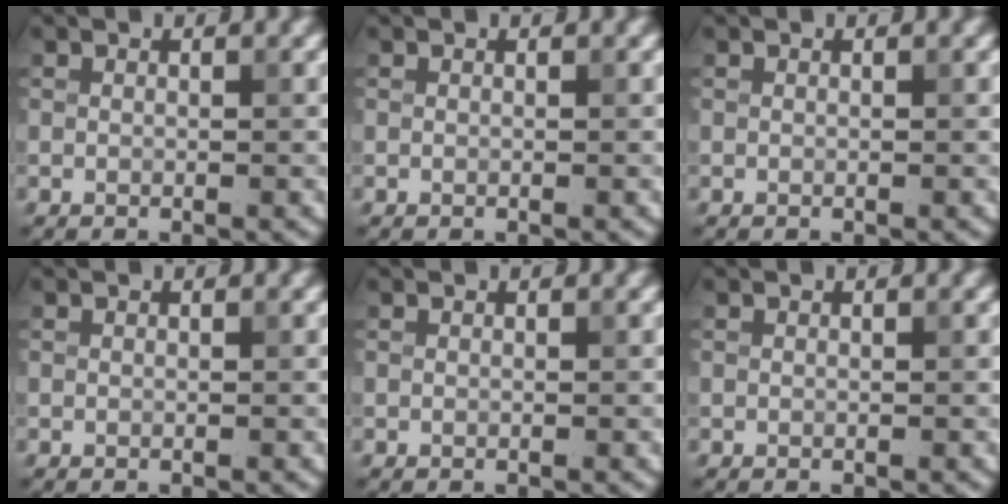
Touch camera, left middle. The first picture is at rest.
{"total": 0.0}
{"total": 0.0}
{"total": 0.0}
{"total": 0.0}
{"total": 0.0}